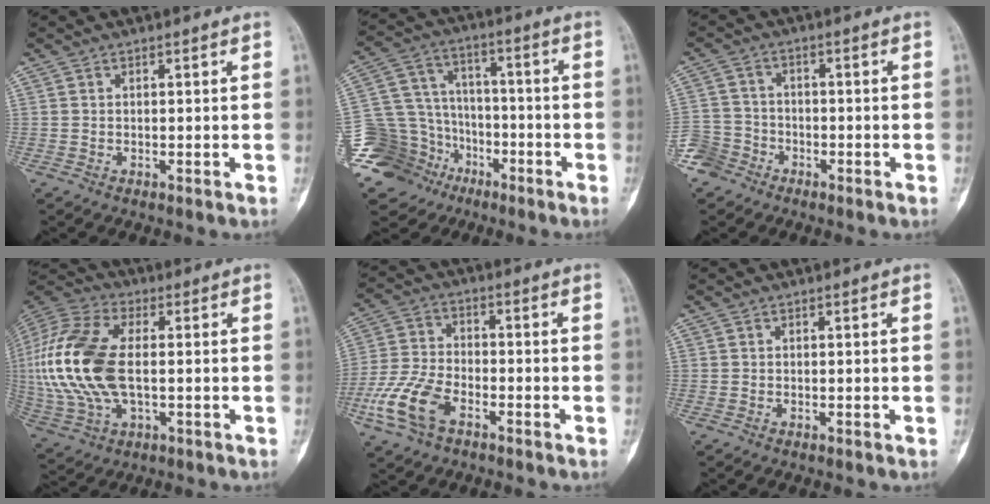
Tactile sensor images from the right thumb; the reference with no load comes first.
{"total": 19.2, "force": [-9.4, 15.4, 6.6], "torque": [-0.122, 0.086, -0.156]}
{"total": 6.0, "force": [-4.1, 4.4, 0.3], "torque": [0.018, 0.027, -0.088]}
{"total": 21.0, "force": [0.0, 11.4, 17.7], "torque": [-0.403, 0.006, 0.002]}
{"total": 11.1, "force": [-5.4, 6.1, 7.6], "torque": [-0.167, 0.019, -0.108]}
{"total": 0.0}